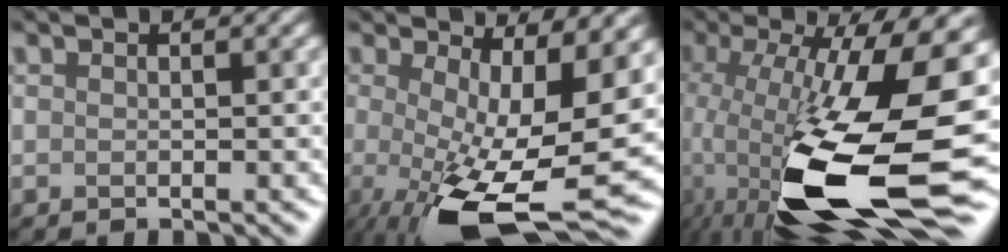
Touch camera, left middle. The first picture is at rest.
{"total": 11.1, "force": [-3.2, 2.9, 10.2], "torque": [-0.187, -0.040, -0.028]}
{"total": 17.1, "force": [-2.4, 5.9, 15.8], "torque": [-0.325, -0.034, -0.019]}